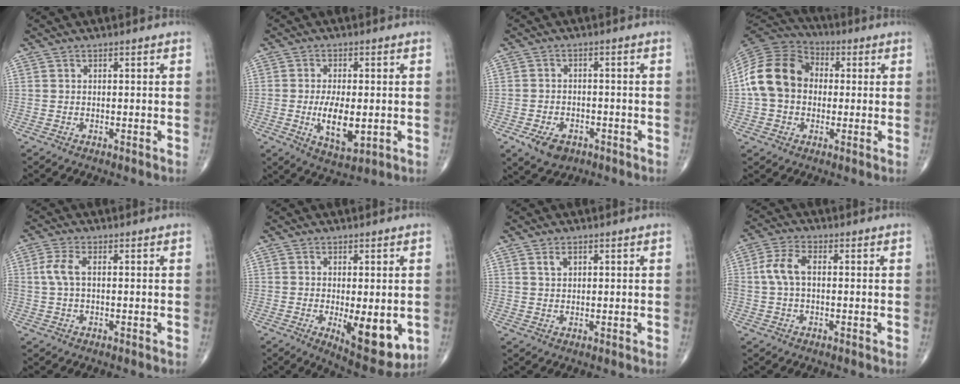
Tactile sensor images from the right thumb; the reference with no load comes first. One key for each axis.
{"total": 8.5, "fx": -1.2, "fy": 3.8, "fz": 7.5, "tx": -0.122, "ty": -0.014, "tz": -0.015}
{"total": 6.4, "fx": -3.3, "fy": 4.2, "fz": 3.5, "tx": -0.055, "ty": 0.014, "tz": -0.049}
{"total": 14.9, "fx": 0.5, "fy": 11.7, "fz": 9.1, "tx": -0.163, "ty": 0.035, "tz": 0.001}
{"total": 4.0, "fx": 0.4, "fy": 1.9, "fz": 3.5, "tx": -0.095, "ty": 0.008, "tz": 0.005}
{"total": 10.7, "fx": -2.2, "fy": 4.2, "fz": 9.6, "tx": -0.117, "ty": -0.024, "tz": -0.021}
{"total": 2.0, "fx": 1.0, "fy": 1.2, "fz": 1.3, "tx": -0.021, "ty": -0.002, "tz": 0.021}
{"total": 5.8, "fx": 0.3, "fy": 3.2, "fz": 4.8, "tx": -0.113, "ty": 0.019, "tz": 0.000}